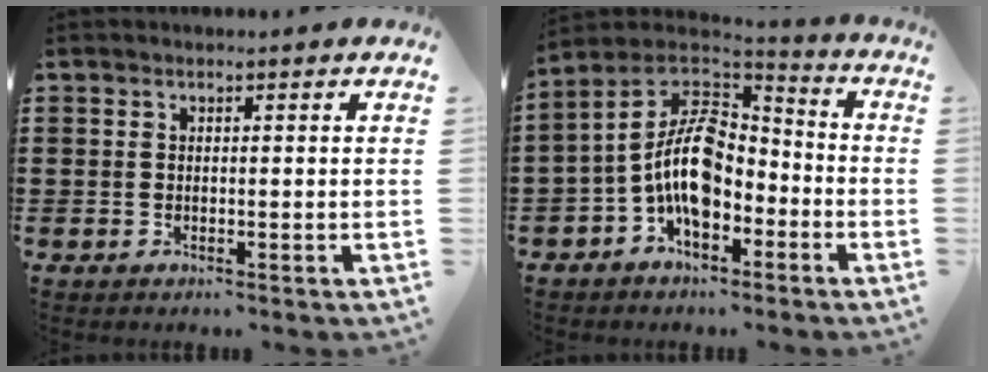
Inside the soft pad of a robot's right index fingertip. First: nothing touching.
{"total": 11.4, "force": [-2.2, 6.3, 9.2], "torque": [-0.215, -0.007, -0.052]}